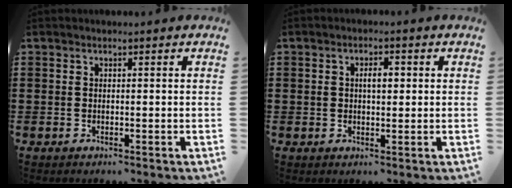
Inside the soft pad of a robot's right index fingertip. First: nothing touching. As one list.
[{"total": 2.9, "force": [0.4, 1.3, 2.6], "torque": [-0.043, 0.005, 0.002]}]